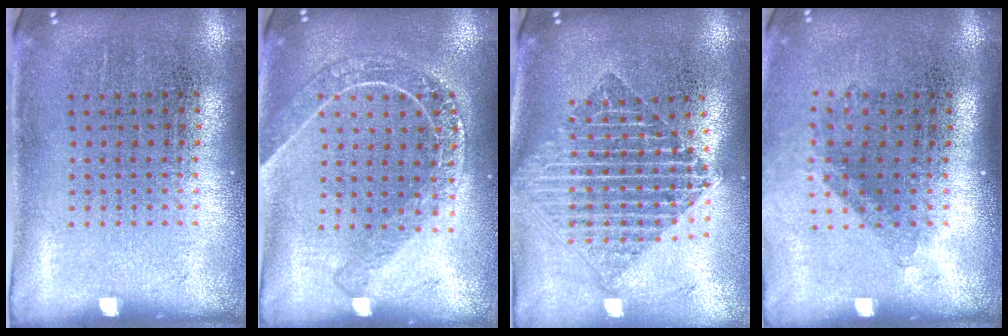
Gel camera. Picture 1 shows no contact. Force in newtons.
{"total": 1.8, "press": 1.6, "slide": 0.7}
{"total": 2.2, "press": 1.8, "slide": 1.3}
{"total": 1.3, "press": 1.0, "slide": 0.9}